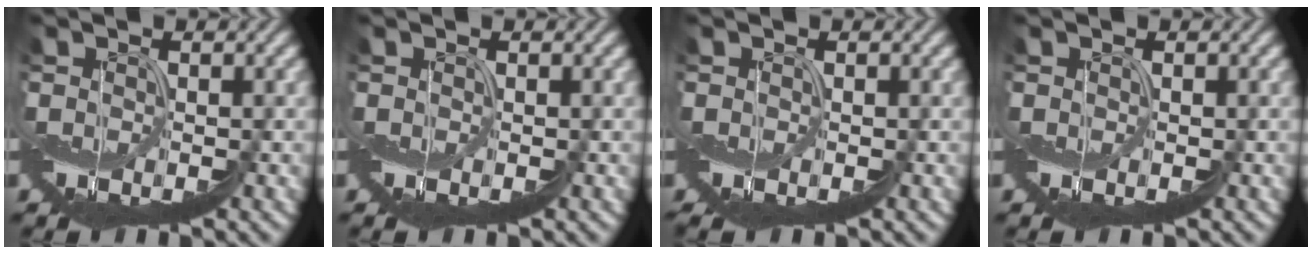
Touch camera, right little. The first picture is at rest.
{"total": 0.0}
{"total": 1.2, "force": [-0.7, 0.5, 0.8], "torque": [-0.014, -0.005, -0.008]}
{"total": 0.0}